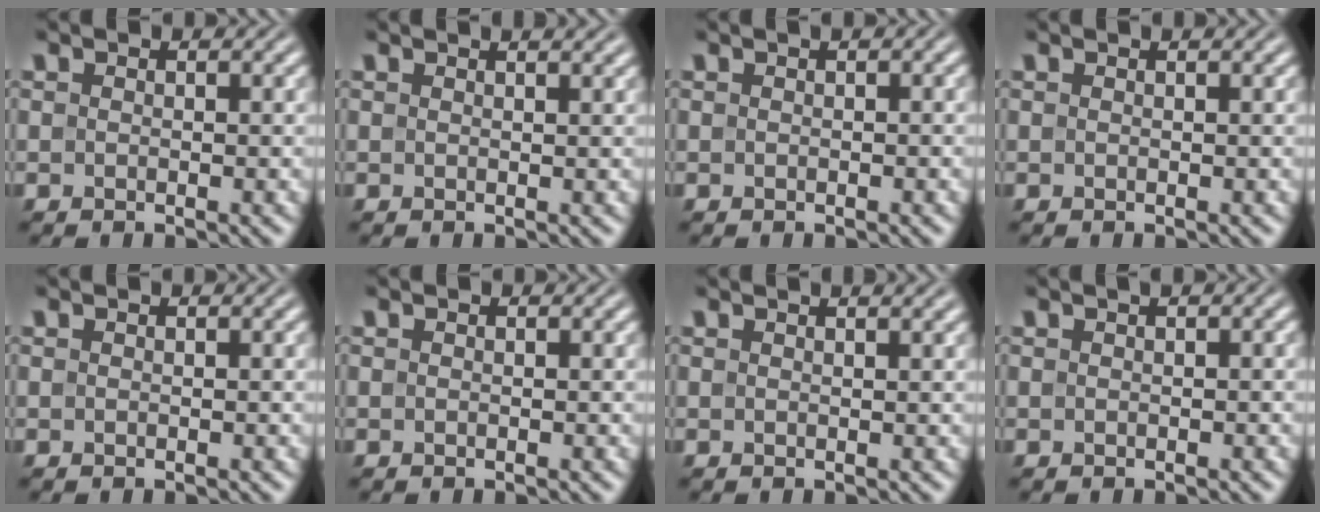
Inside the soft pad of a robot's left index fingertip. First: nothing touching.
{"total": 1.8, "force": [1.4, 0.7, 1.0], "torque": [-0.007, 0.004, 0.001]}
{"total": 0.7, "force": [0.1, 0.1, 0.7], "torque": [-0.010, 0.005, 0.003]}
{"total": 0.6, "force": [0.3, 0.2, 0.4], "torque": [-0.003, 0.002, 0.003]}
{"total": 0.0}
{"total": 0.0}
{"total": 2.3, "force": [1.5, 1.0, 1.5], "torque": [-0.003, 0.006, -0.005]}
{"total": 1.1, "force": [0.2, 0.2, 1.0], "torque": [-0.015, 0.006, 0.003]}